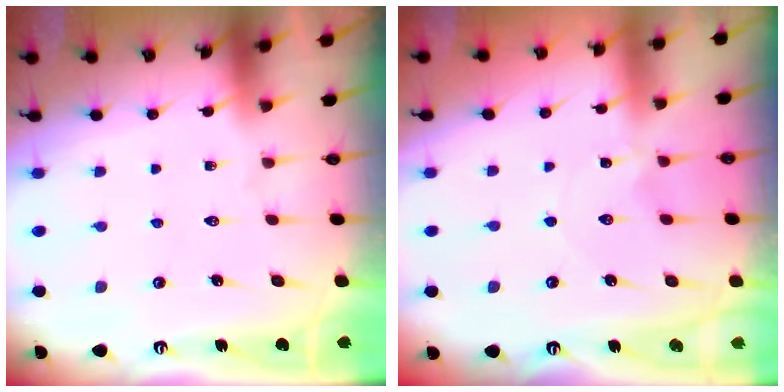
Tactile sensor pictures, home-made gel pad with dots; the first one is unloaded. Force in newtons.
{"total": 0.0}